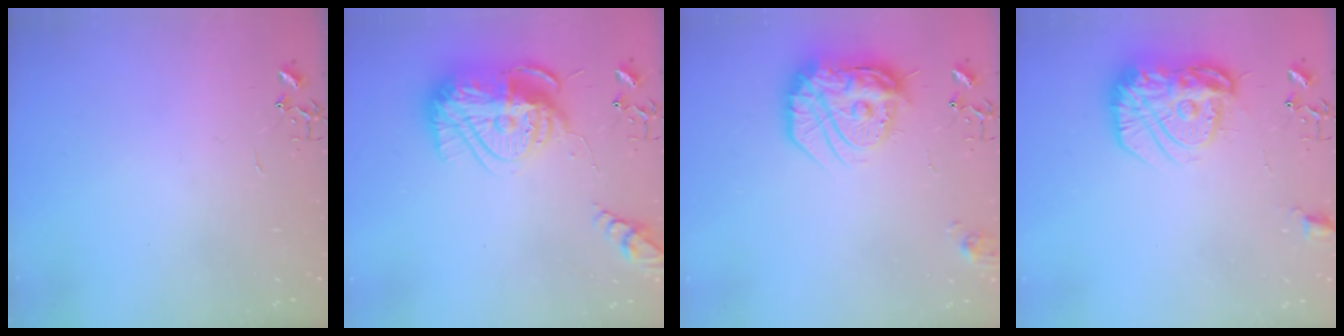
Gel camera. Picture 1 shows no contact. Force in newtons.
{"total": 18.9, "press": 18.9, "slide": 1.6}
{"total": 19.3, "press": 19.2, "slide": 1.7}
{"total": 17.7, "press": 17.6, "slide": 1.4}